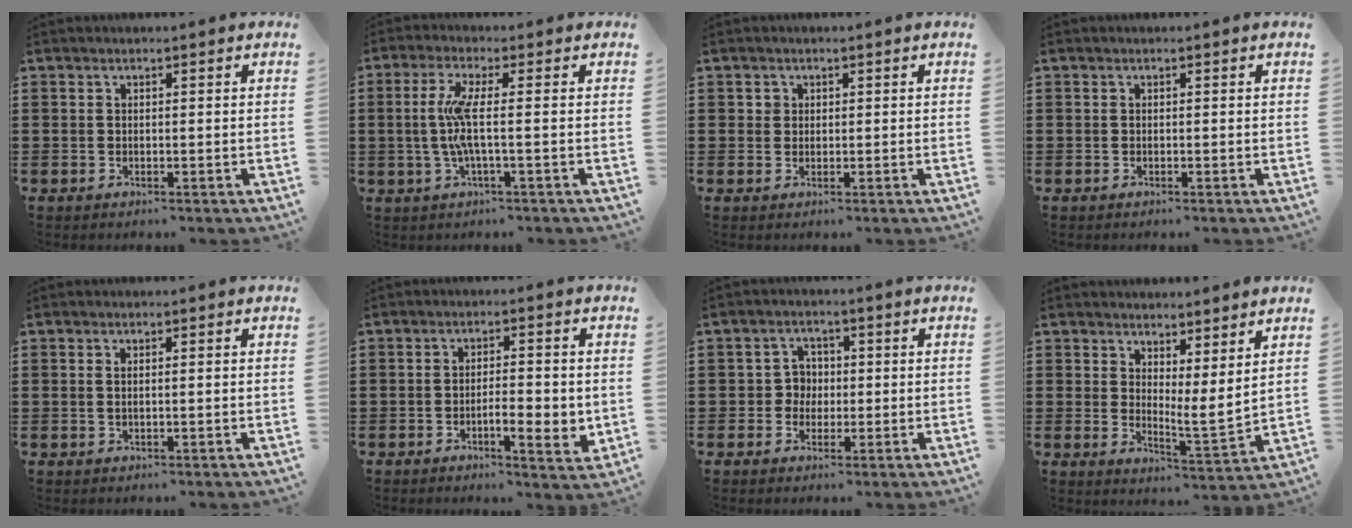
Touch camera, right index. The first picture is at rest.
{"total": 5.9, "force": [-0.4, 0.1, 5.9], "torque": [-0.138, -0.019, -0.020]}
{"total": 1.2, "force": [0.5, 1.0, 0.1], "torque": [-0.005, 0.003, 0.010]}
{"total": 0.0}
{"total": 0.8, "force": [0.1, 0.1, 0.8], "torque": [-0.016, -0.002, 0.003]}
{"total": 5.1, "force": [-1.3, 1.6, 4.7], "torque": [-0.072, 0.002, -0.025]}
{"total": 3.3, "force": [-0.3, 3.0, 1.3], "torque": [-0.037, 0.008, -0.009]}
{"total": 4.4, "force": [3.7, 0.7, 2.3], "torque": [-0.041, -0.030, 0.065]}